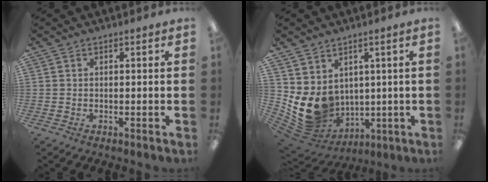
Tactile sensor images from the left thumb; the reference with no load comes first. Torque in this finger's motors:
{"motor_torque": [1.39, 1.93, 0.85, -1.22, 0.07]}